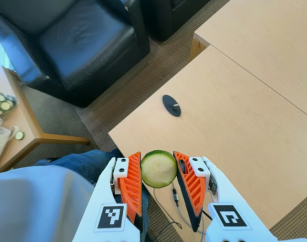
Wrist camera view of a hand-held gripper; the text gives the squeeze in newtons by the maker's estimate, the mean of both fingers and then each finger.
{"total": 8.1, "left": 8.0, "right": 8.2}